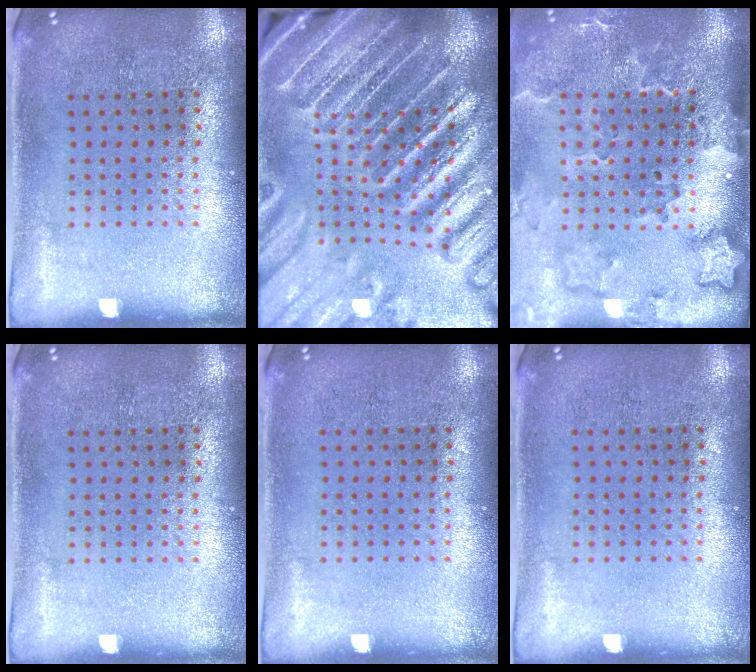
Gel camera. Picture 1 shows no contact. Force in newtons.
{"total": 5.7, "press": 4.9, "slide": 2.9}
{"total": 3.0, "press": 2.3, "slide": 1.9}
{"total": 0.0}
{"total": 0.0}
{"total": 0.0}